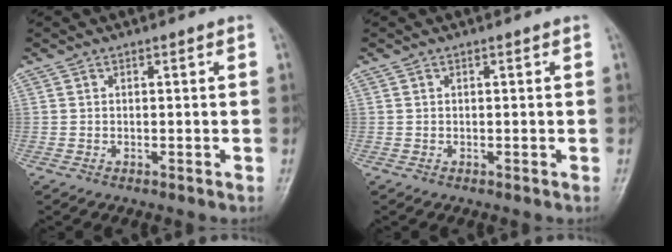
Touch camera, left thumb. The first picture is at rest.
{"total": 0.0}